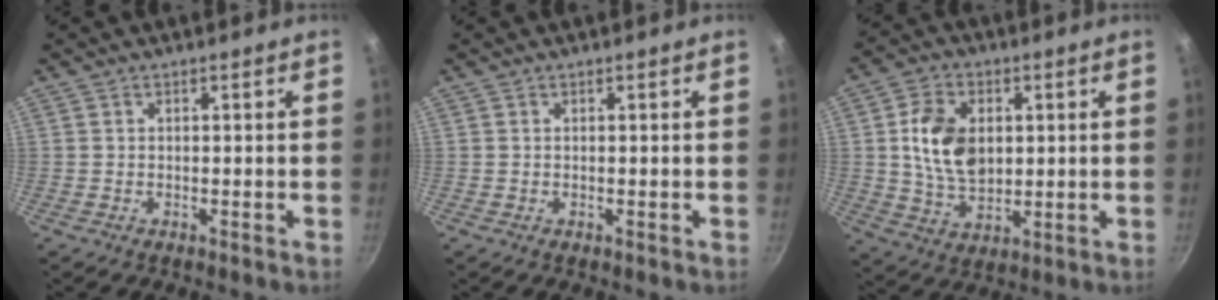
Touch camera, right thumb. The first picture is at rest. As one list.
[{"total": 0.0}, {"total": 11.8, "force": [1.7, 8.2, 8.4], "torque": [-0.133, -0.008, 0.035]}]